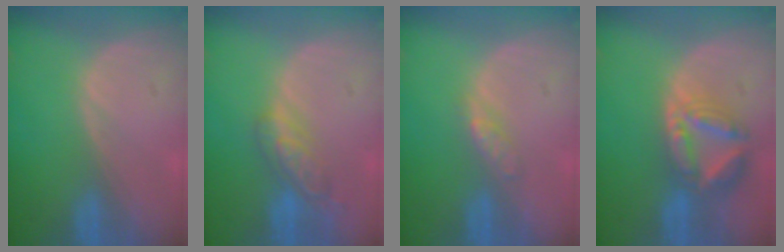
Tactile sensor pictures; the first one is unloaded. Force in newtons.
{"total": 5.7, "press": 5.0, "slide": 2.7}
{"total": 2.4, "press": 2.4, "slide": 0.2}
{"total": 8.2, "press": 7.1, "slide": 4.2}